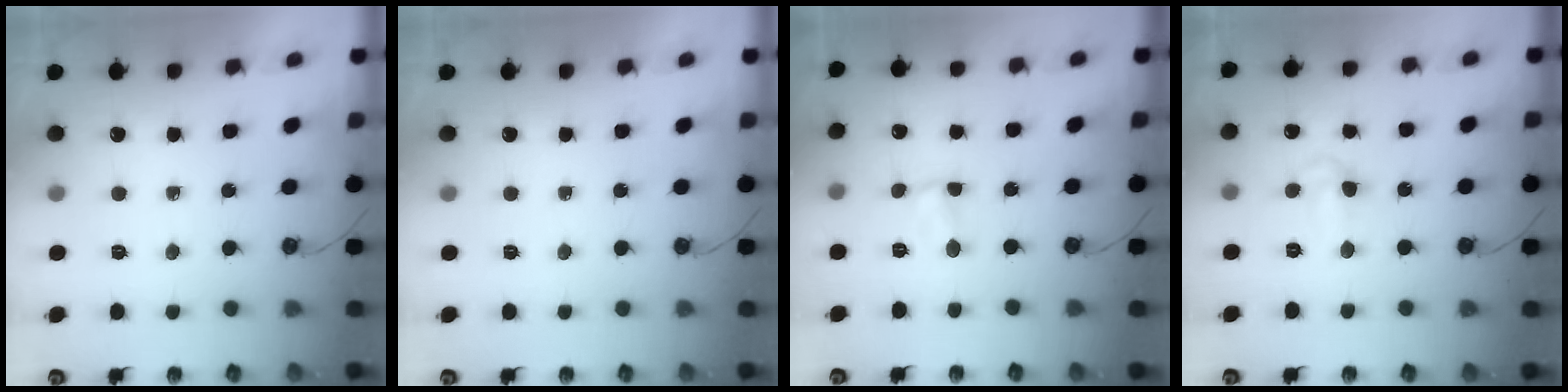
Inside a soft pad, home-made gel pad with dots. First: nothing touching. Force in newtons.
{"total": 0.0}
{"total": 1.5, "press": 1.5, "slide": 0.2}
{"total": 5.1, "press": 4.9, "slide": 1.0}